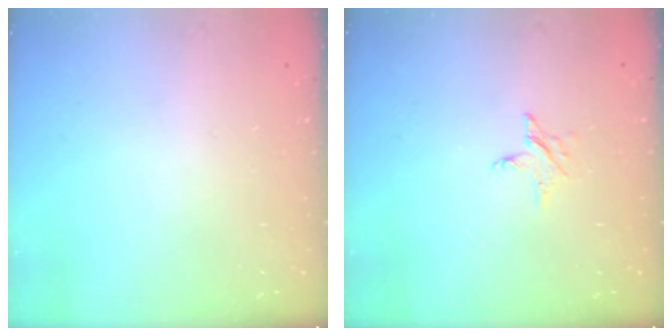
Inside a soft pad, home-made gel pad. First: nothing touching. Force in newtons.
{"total": 2.9, "press": 2.9, "slide": 0.2}